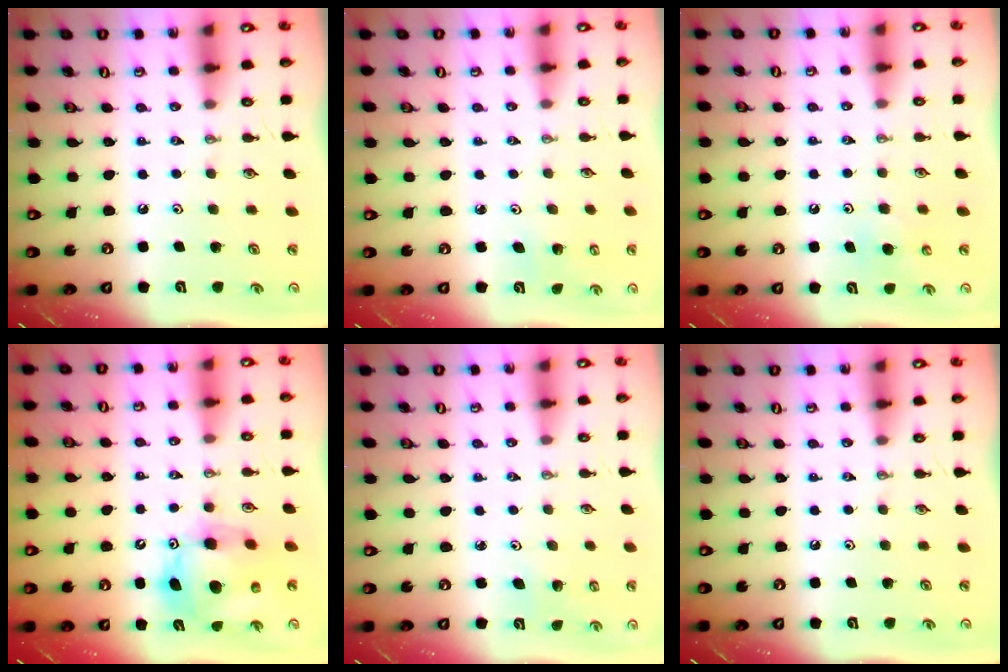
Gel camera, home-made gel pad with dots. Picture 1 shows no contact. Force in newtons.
{"total": 2.3, "press": 2.3, "slide": 0.2}
{"total": 5.3, "press": 5.3, "slide": 0.5}
{"total": 13.1, "press": 13.1, "slide": 0.8}
{"total": 2.9, "press": 2.8, "slide": 0.8}
{"total": 0.0}